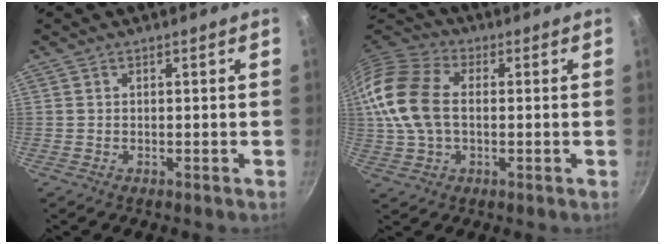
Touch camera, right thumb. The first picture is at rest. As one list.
[{"total": 16.1, "force": [0.9, 10.6, 12.1], "torque": [-0.238, 0.024, 0.005]}]